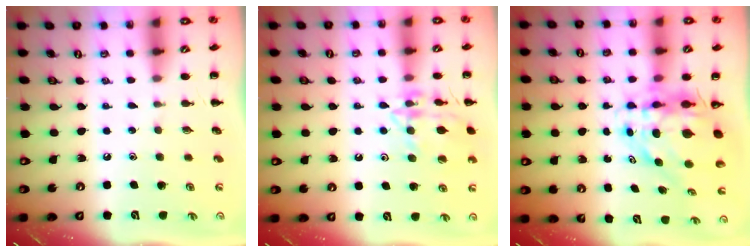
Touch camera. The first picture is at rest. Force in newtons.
{"total": 14.8, "press": 14.8, "slide": 0.9}
{"total": 9.2, "press": 8.8, "slide": 2.7}